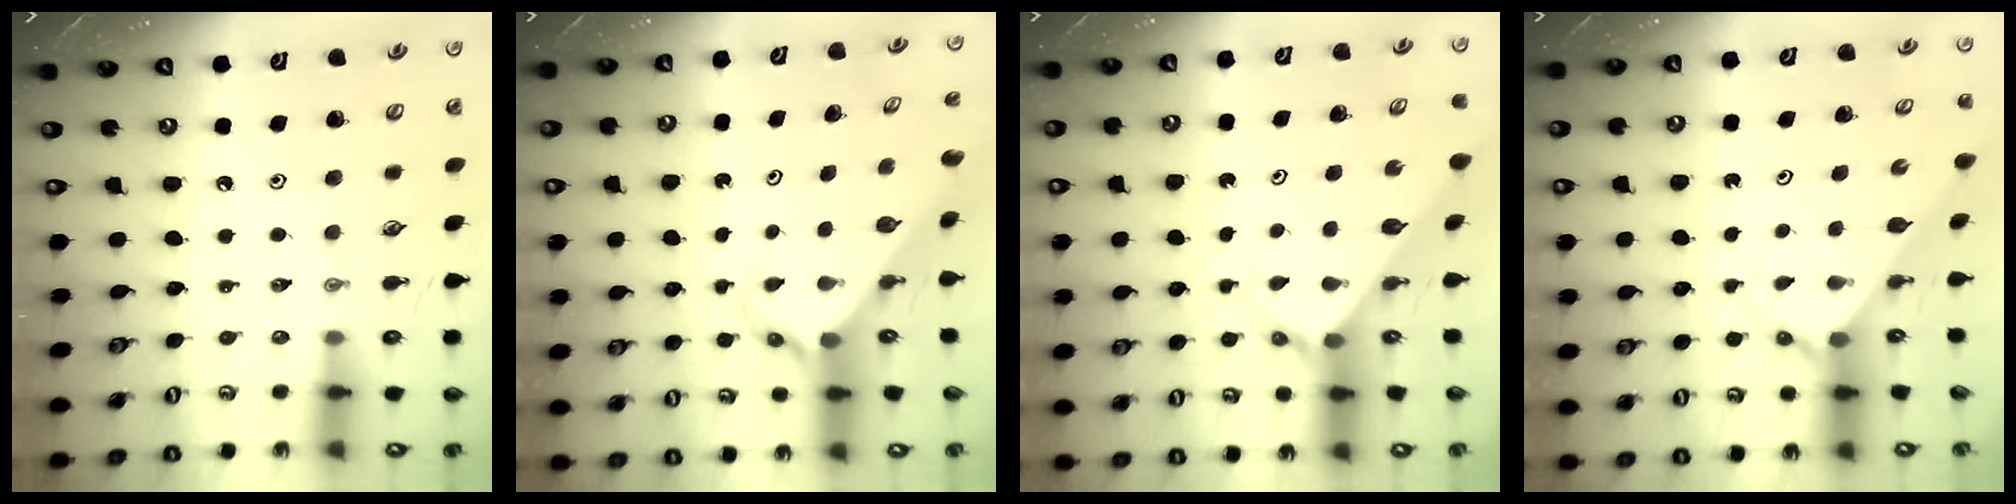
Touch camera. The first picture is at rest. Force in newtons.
{"total": 2.6, "press": 2.6, "slide": 0.2}
{"total": 2.7, "press": 2.7, "slide": 0.2}
{"total": 2.7, "press": 2.7, "slide": 0.2}